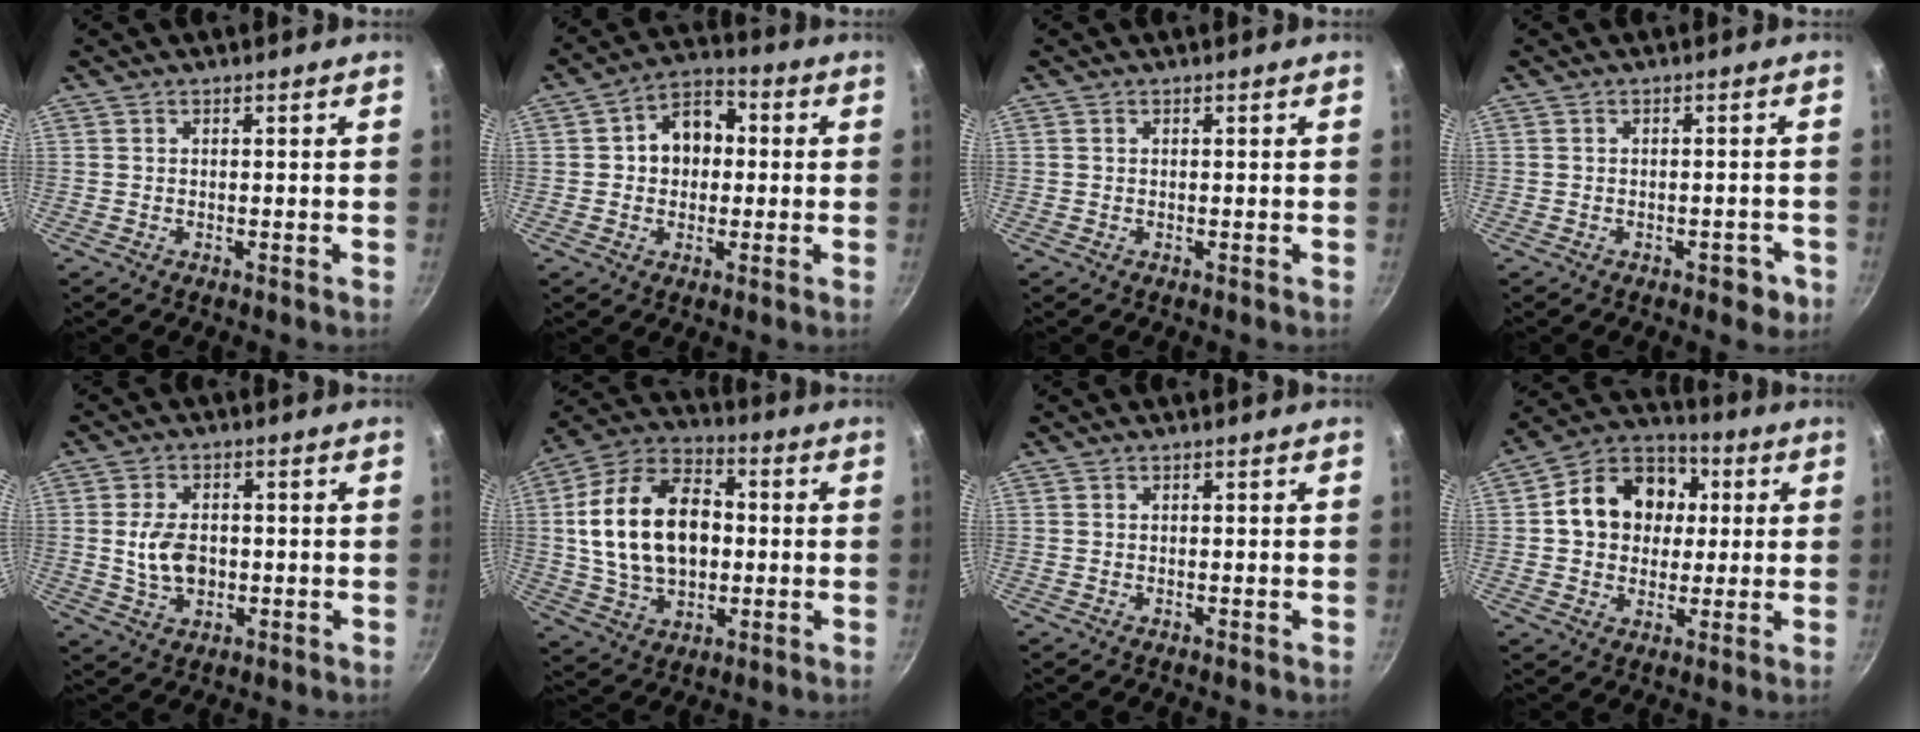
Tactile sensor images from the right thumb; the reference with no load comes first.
{"total": 9.4, "force": [0.8, 7.3, 6.0], "torque": [-0.046, 0.019, -0.002]}
{"total": 0.0}
{"total": 3.3, "force": [-1.7, 1.9, 2.2], "torque": [-0.007, 0.022, -0.007]}
{"total": 7.3, "force": [-0.2, 4.9, 5.4], "torque": [-0.087, 0.001, -0.002]}
{"total": 20.3, "force": [1.0, 13.6, 15.0], "torque": [-0.244, 0.025, 0.015]}
{"total": 0.0}
{"total": 15.4, "force": [2.4, 12.5, 8.6], "torque": [-0.111, 0.023, 0.024]}